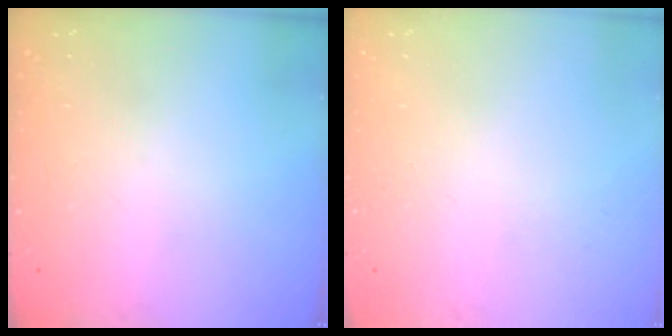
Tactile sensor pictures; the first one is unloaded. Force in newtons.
{"total": 0.0}